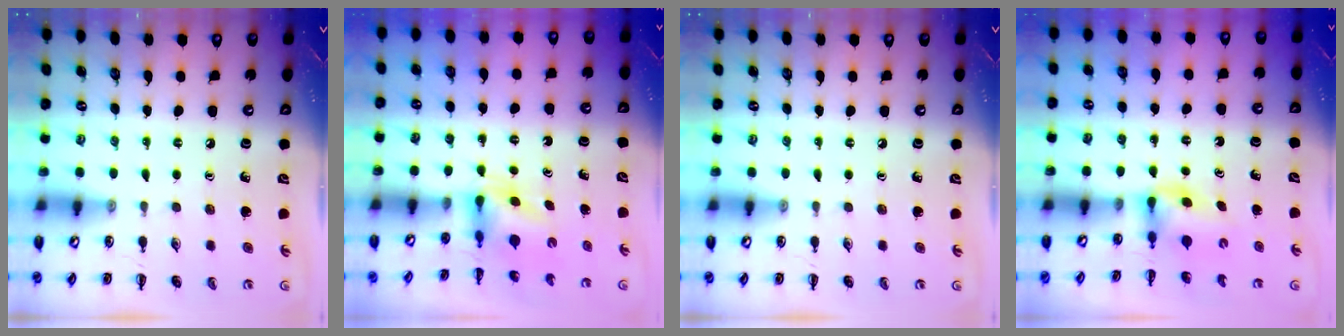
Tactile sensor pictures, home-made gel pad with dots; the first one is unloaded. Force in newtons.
{"total": 3.8, "press": 3.8, "slide": 0.7}
{"total": 0.0}
{"total": 2.9, "press": 2.7, "slide": 1.0}